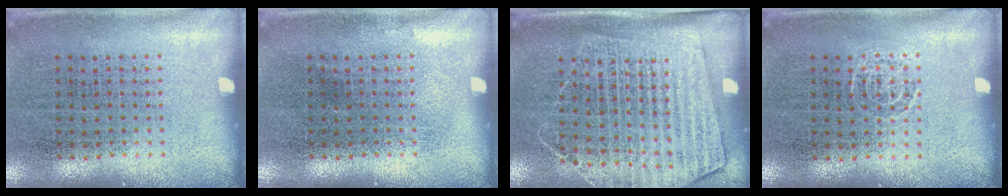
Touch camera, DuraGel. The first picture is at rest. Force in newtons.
{"total": 0.0}
{"total": 1.6, "press": 1.4, "slide": 0.7}
{"total": 0.6, "press": 0.5, "slide": 0.3}